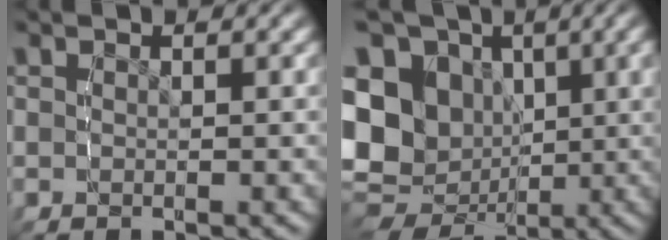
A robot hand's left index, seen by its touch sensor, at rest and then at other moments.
{"total": 15.6, "force": [-0.9, 13.0, 8.6], "torque": [-0.183, -0.057, 0.003]}